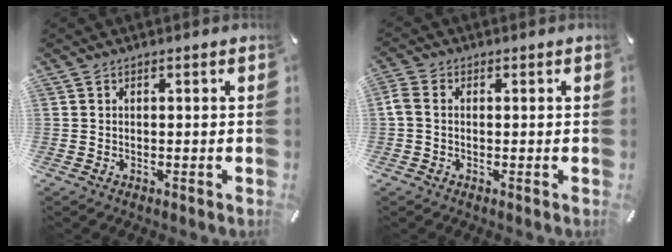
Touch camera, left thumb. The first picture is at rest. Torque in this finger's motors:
{"motor_torque": [0.44, 1.12, 0.42, -0.12, 0.10]}